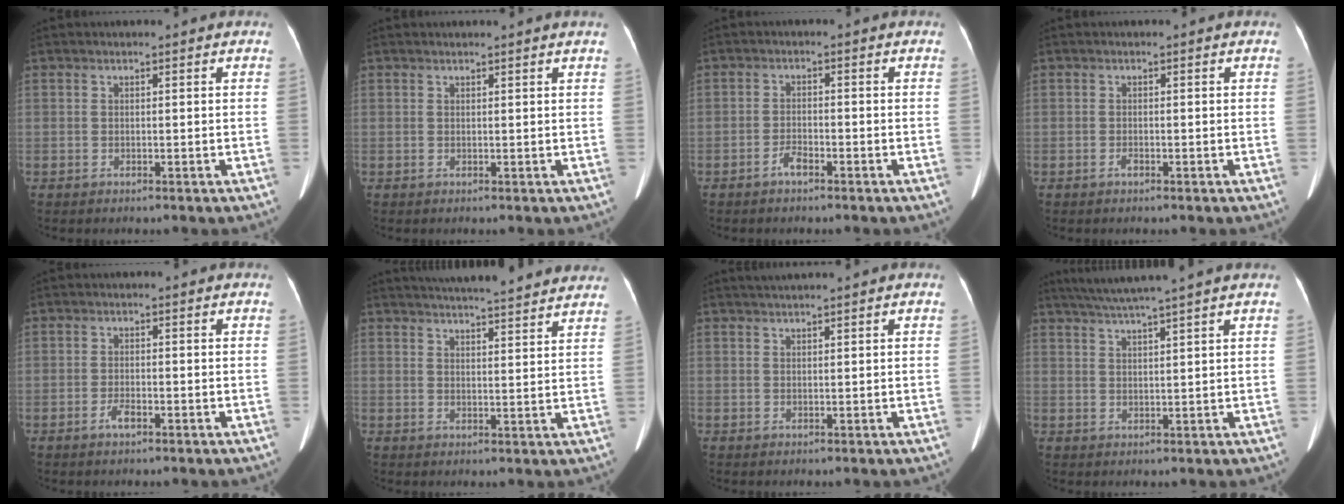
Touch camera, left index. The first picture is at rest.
{"total": 1.2, "force": [1.1, -0.3, 0.4], "torque": [-0.013, 0.000, 0.020]}
{"total": 2.1, "force": [-1.6, 0.5, 1.3], "torque": [-0.026, 0.000, -0.029]}
{"total": 0.7, "force": [-0.5, 0.2, 0.4], "torque": [-0.010, -0.001, -0.005]}
{"total": 2.0, "force": [-1.3, 0.5, 1.4], "torque": [-0.031, -0.001, -0.021]}
{"total": 17.2, "force": [15.8, 1.6, 6.8], "torque": [-0.097, 0.024, 0.199]}
{"total": 1.7, "force": [1.4, -0.4, 0.8], "torque": [-0.013, 0.014, 0.031]}
{"total": 7.3, "force": [6.0, -1.7, 3.9], "torque": [-0.063, 0.019, 0.095]}